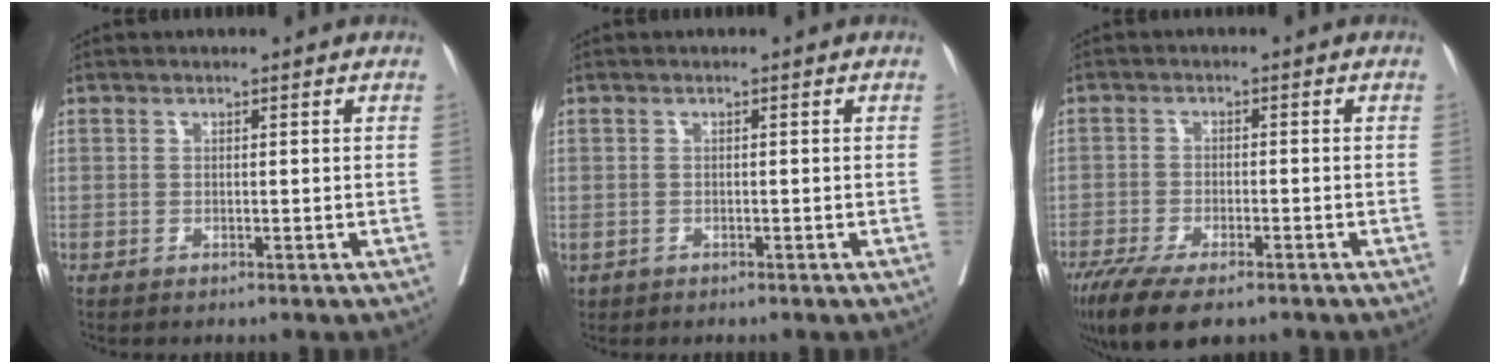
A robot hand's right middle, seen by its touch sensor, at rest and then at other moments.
{"total": 0.7, "force": [-0.3, 0.6, 0.3], "torque": [-0.009, 0.002, 0.000]}
{"total": 10.8, "force": [-7.8, 3.4, 6.6], "torque": [-0.111, -0.019, -0.125]}